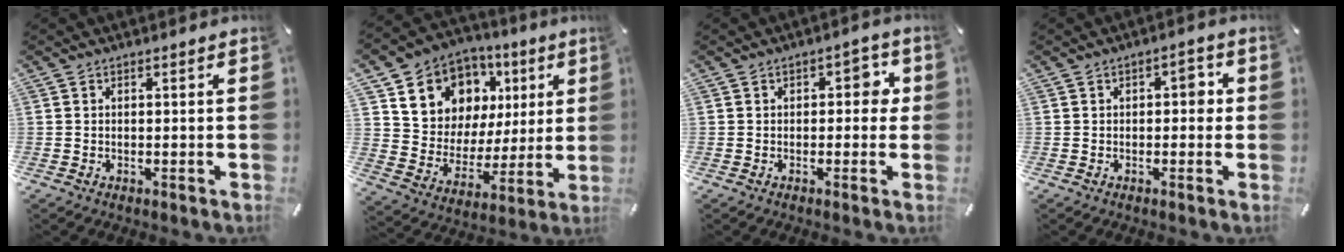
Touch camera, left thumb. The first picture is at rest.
{"total": 12.2, "force": [6.3, 10.3, 2.2], "torque": [-0.052, -0.054, 0.127]}
{"total": 3.8, "force": [0.2, 2.5, 2.9], "torque": [-0.034, 0.005, -0.007]}
{"total": 3.2, "force": [0.1, 1.9, 2.6], "torque": [-0.027, 0.004, -0.009]}